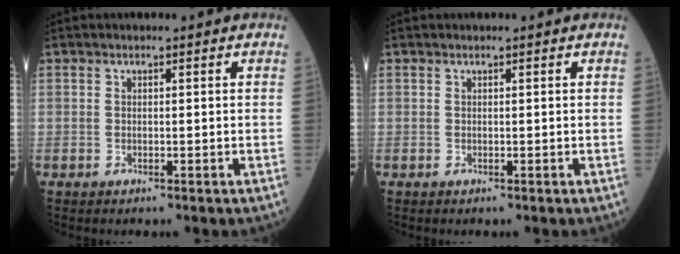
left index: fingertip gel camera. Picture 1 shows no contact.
{"total": 0.0}